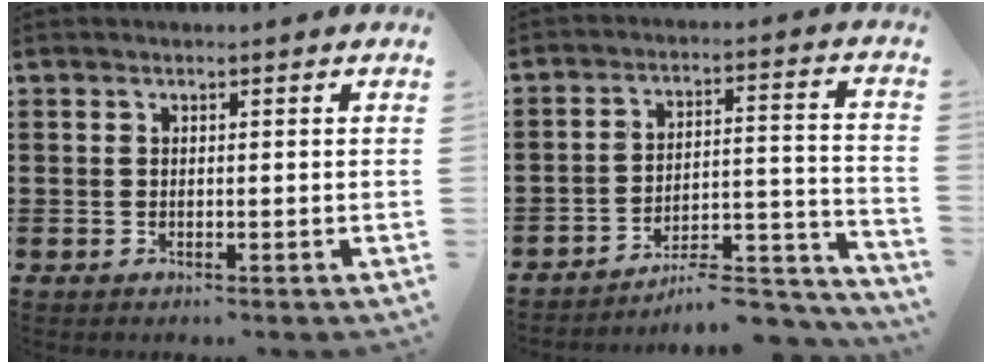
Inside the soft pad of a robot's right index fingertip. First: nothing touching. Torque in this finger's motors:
{"motor_torque": [-0.02, -0.07, -0.04, -0.21]}